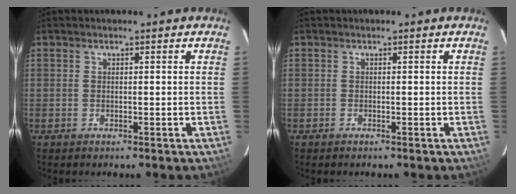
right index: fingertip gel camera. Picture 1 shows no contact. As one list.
[{"total": 0.0}]